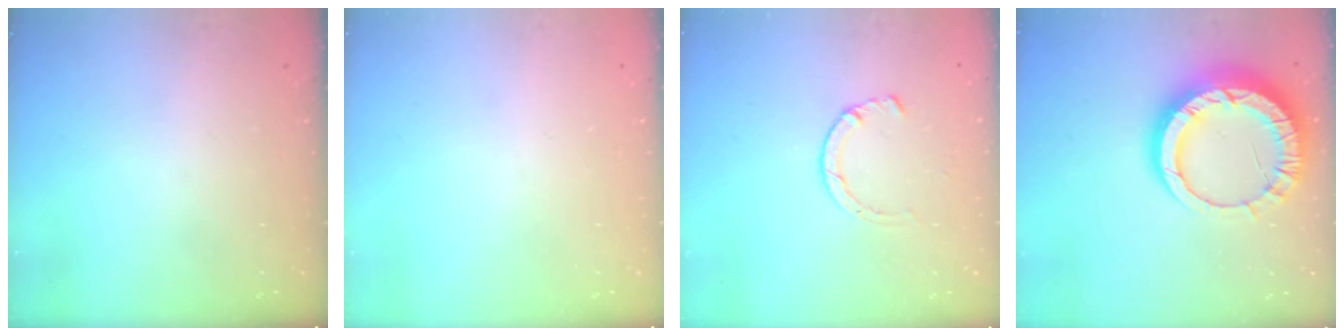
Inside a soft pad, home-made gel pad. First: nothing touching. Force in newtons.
{"total": 0.0}
{"total": 1.2, "press": 1.2, "slide": 0.3}
{"total": 16.0, "press": 16.0, "slide": 1.4}